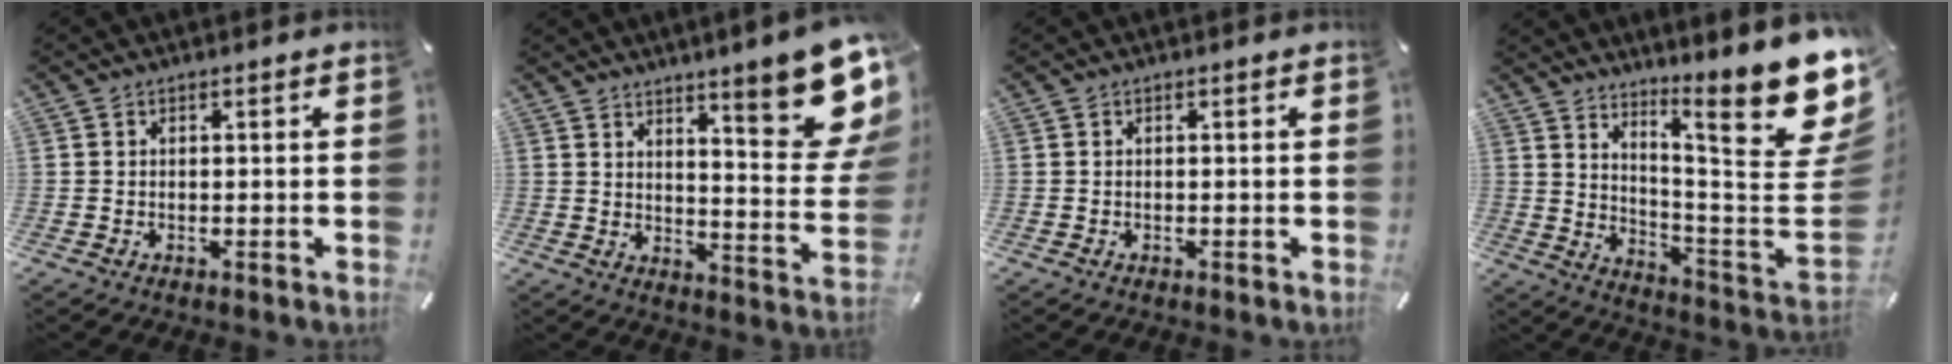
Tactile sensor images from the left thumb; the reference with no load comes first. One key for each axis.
{"total": 17.4, "fx": 10.8, "fy": 4.2, "fz": 13.1, "tx": -0.172, "ty": -0.090, "tz": 0.171}
{"total": 0.0}
{"total": 21.5, "fx": 13.3, "fy": 3.8, "fz": 16.5, "tx": -0.240, "ty": -0.110, "tz": 0.208}